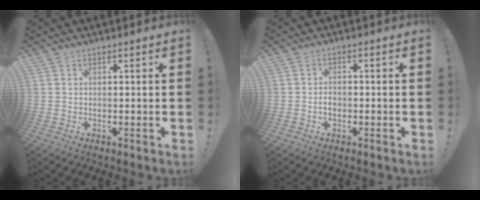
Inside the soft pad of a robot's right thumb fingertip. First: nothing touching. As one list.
[{"total": 2.0, "force": [-0.8, 1.3, 1.3], "torque": [-0.018, 0.004, -0.015]}]